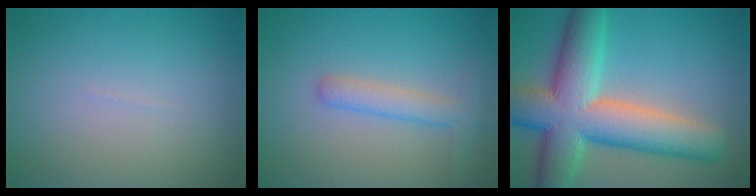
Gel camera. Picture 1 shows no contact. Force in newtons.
{"total": 2.7, "press": 2.7, "slide": 0.1}
{"total": 12.2, "press": 12.2, "slide": 0.5}